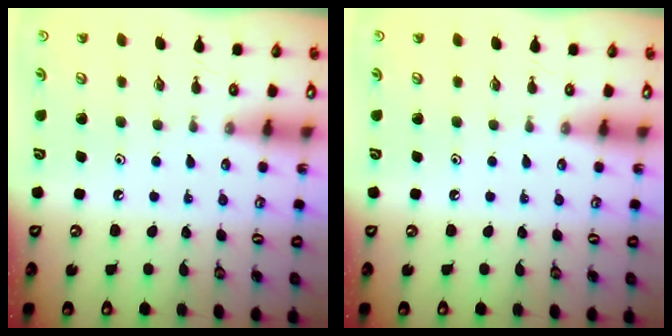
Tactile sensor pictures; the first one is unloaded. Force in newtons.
{"total": 0.0}